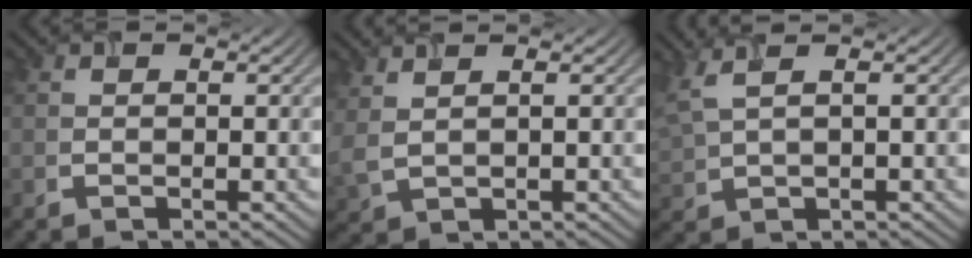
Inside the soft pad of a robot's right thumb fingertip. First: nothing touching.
{"total": 3.4, "force": [2.1, 1.0, 2.5], "torque": [-0.074, 0.013, 0.035]}
{"total": 4.9, "force": [2.9, 1.4, 3.7], "torque": [-0.118, 0.013, 0.062]}